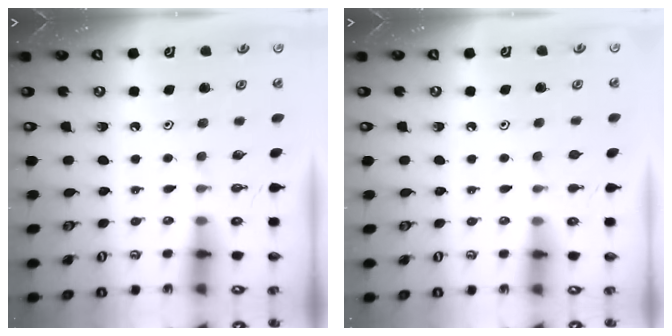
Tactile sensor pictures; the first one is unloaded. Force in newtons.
{"total": 0.8, "press": 0.7, "slide": 0.3}